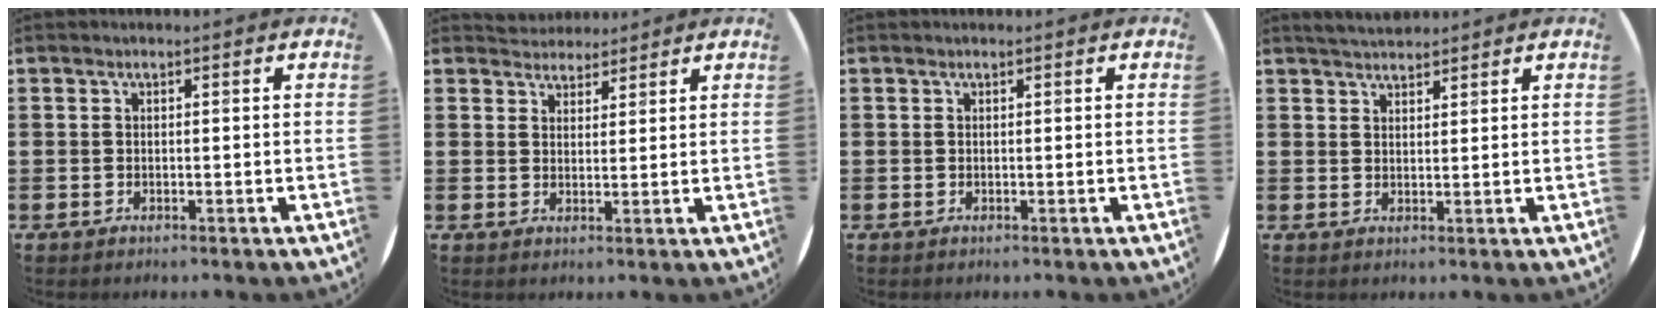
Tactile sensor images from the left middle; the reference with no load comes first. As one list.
[{"total": 3.3, "force": [3.1, 0.9, -0.3], "torque": [-0.003, -0.005, 0.060]}, {"total": 0.0}, {"total": 2.9, "force": [2.9, 0.5, 0.4], "torque": [-0.011, -0.002, 0.053]}]